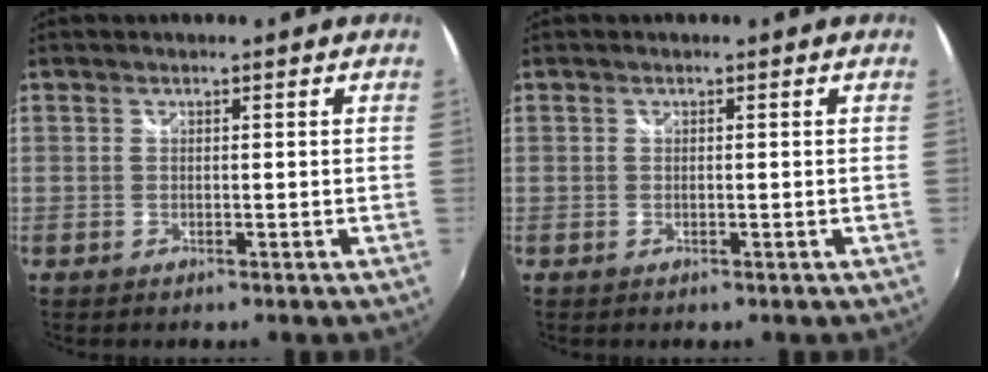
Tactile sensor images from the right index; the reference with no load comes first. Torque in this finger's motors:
{"motor_torque": [-0.32, 0.15, -0.04, 0.00]}